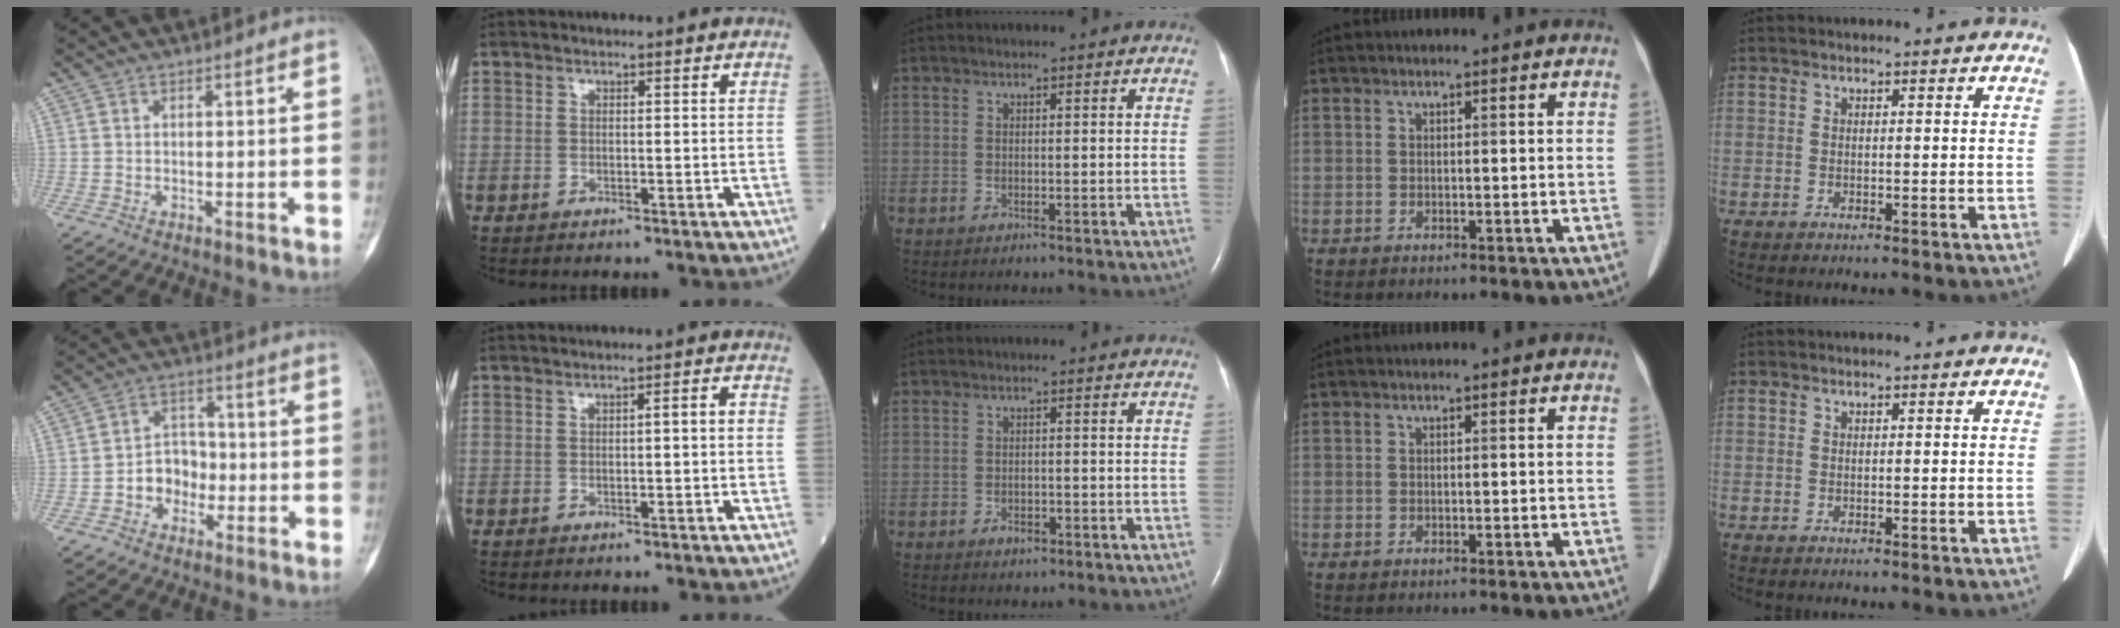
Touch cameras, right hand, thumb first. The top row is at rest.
{"thumb": {"total": 6.9, "force": [-2.3, 5.7, 3.2], "torque": [-0.013, 0.036, -0.047]}, "index": {"total": 2.6, "force": [-0.1, 0.8, 2.5], "torque": [-0.049, 0.016, 0.002]}, "middle": {"total": 1.6, "force": [-1.0, 0.9, 0.9], "torque": [-0.016, 0.002, -0.013]}}